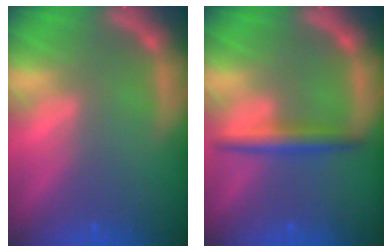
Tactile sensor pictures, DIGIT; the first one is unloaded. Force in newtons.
{"total": 3.0}